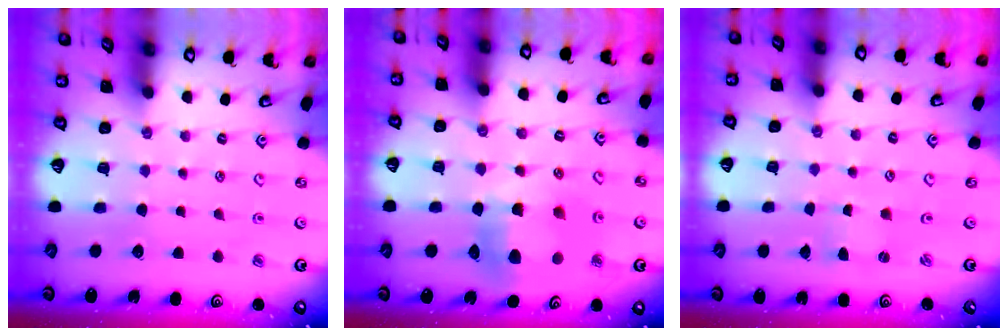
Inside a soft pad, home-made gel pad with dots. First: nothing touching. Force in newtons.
{"total": 10.2, "press": 10.2, "slide": 1.1}
{"total": 0.0}